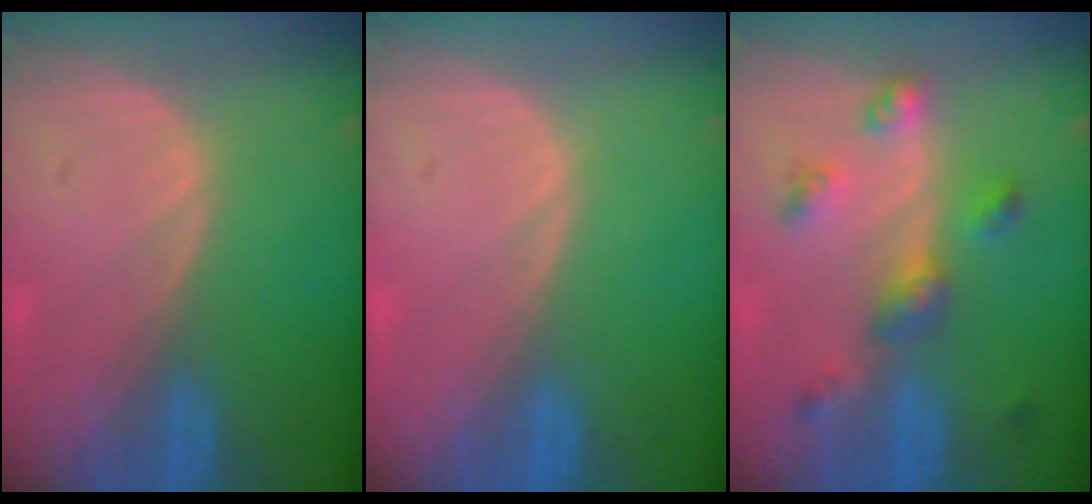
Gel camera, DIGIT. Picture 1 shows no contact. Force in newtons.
{"total": 0.0}
{"total": 5.2, "press": 5.2, "slide": 0.2}